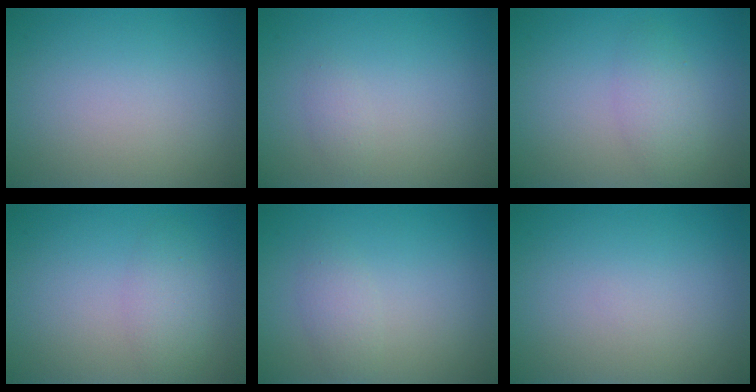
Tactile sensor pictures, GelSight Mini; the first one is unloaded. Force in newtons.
{"total": 0.9, "press": 0.9, "slide": 0.1}
{"total": 2.3, "press": 2.3, "slide": 0.1}
{"total": 2.2, "press": 2.2, "slide": 0.1}
{"total": 1.6, "press": 1.6, "slide": 0.1}
{"total": 0.0}